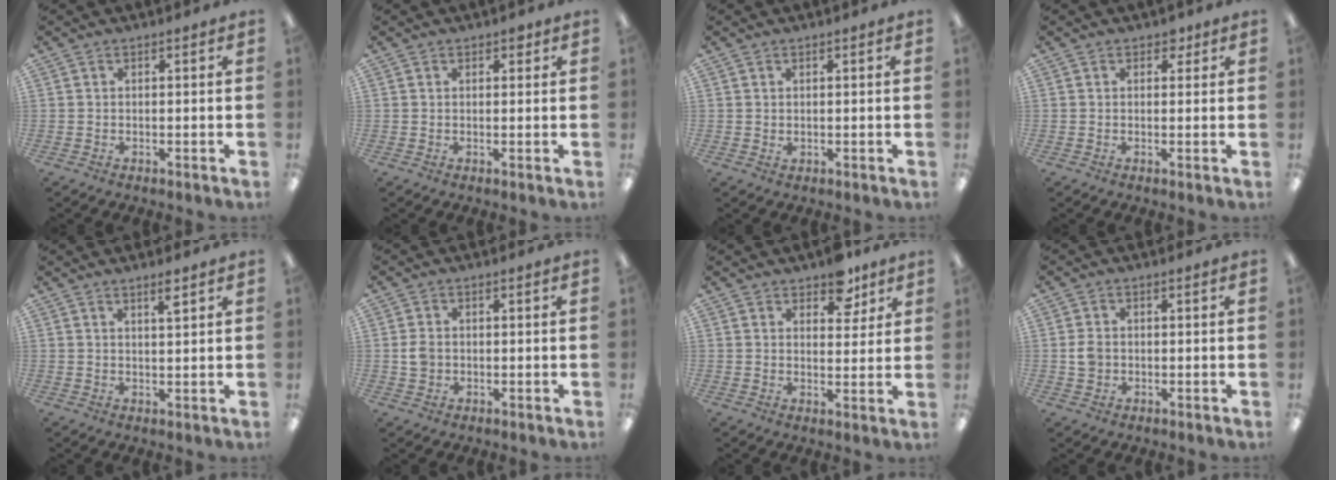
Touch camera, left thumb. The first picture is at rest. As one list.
[{"total": 1.5, "force": [1.0, 0.9, 0.7], "torque": [-0.007, -0.001, 0.015]}, {"total": 0.7, "force": [0.4, 0.3, 0.5], "torque": [-0.010, 0.001, 0.007]}, {"total": 2.2, "force": [1.3, 1.4, 1.0], "torque": [-0.005, -0.003, 0.020]}, {"total": 3.2, "force": [2.3, 0.3, 2.2], "torque": [-0.033, -0.007, 0.036]}, {"total": 2.8, "force": [-0.1, 2.3, 1.6], "torque": [-0.031, 0.005, -0.002]}, {"total": 6.9, "force": [5.4, 3.4, 2.6], "torque": [-0.018, -0.029, 0.091]}, {"total": 2.8, "force": [-0.2, 2.3, 1.5], "torque": [-0.029, 0.005, -0.004]}]